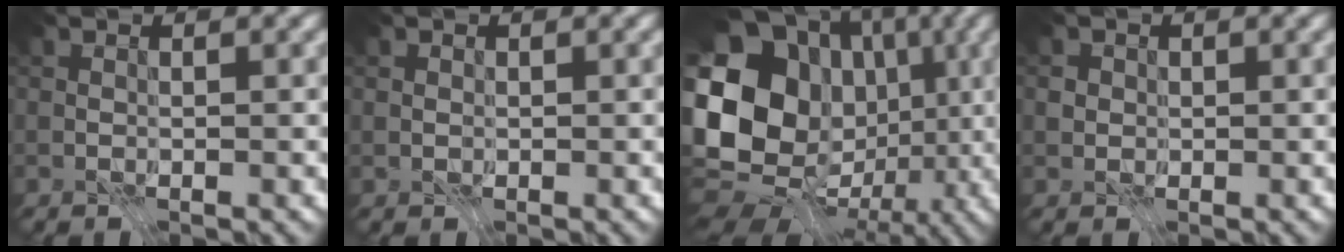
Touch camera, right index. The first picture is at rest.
{"total": 0.5, "force": [0.1, 0.5, 0.1], "torque": [-0.004, 0.000, 0.000]}
{"total": 21.3, "force": [-0.1, 18.6, 10.4], "torque": [-0.210, 0.022, -0.040]}
{"total": 1.2, "force": [-0.1, 1.2, 0.2], "torque": [-0.004, -0.003, -0.002]}